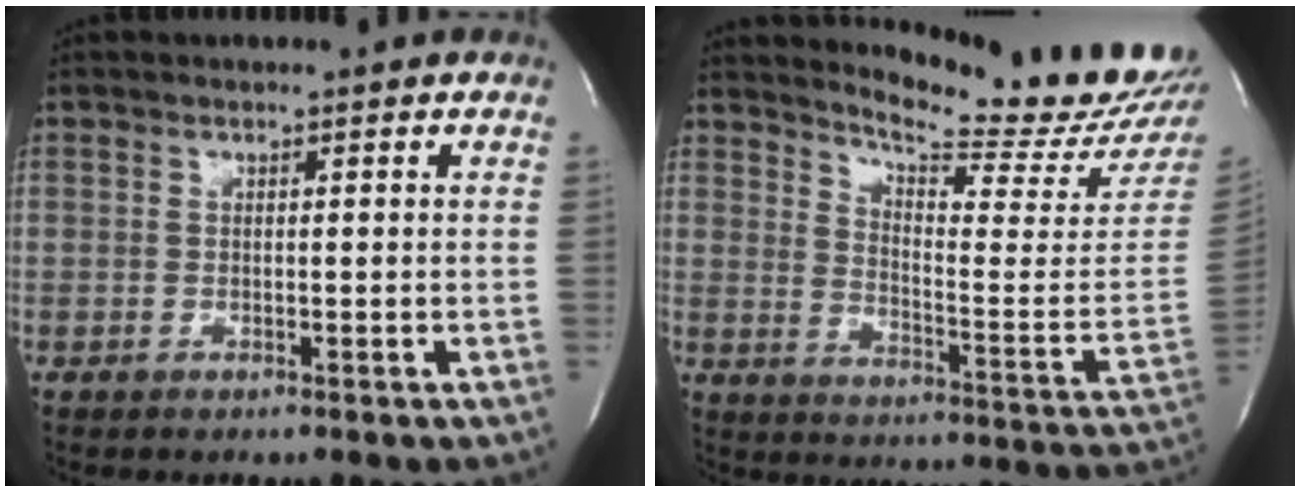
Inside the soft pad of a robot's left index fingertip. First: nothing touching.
{"total": 17.7, "force": [17.0, -0.6, 4.8], "torque": [-0.089, -0.126, 0.220]}